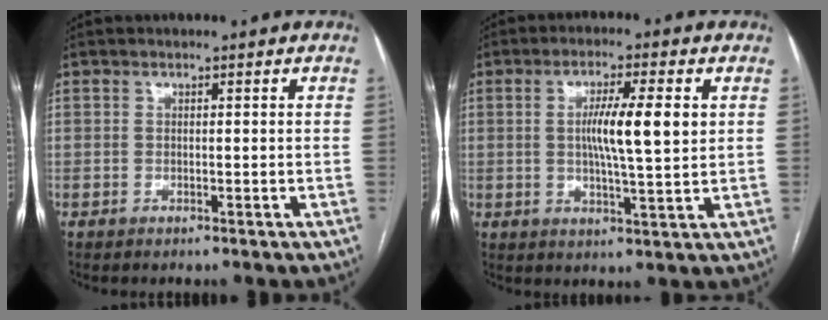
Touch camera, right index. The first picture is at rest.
{"total": 8.3, "force": [1.3, 0.5, 8.1], "torque": [-0.144, 0.001, 0.022]}